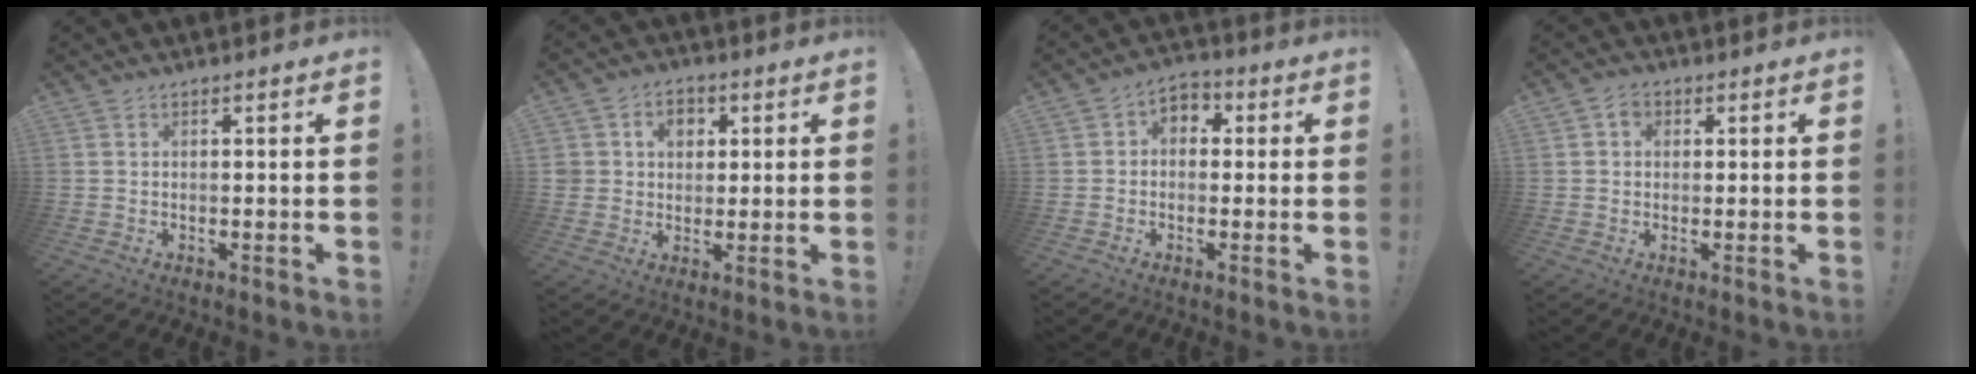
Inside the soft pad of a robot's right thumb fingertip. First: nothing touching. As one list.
[{"total": 7.2, "force": [2.1, 6.5, 2.3], "torque": [-0.024, -0.012, 0.039]}, {"total": 4.4, "force": [-1.1, 3.6, 2.1], "torque": [-0.026, 0.016, -0.018]}, {"total": 2.8, "force": [0.6, 2.3, 1.4], "torque": [-0.013, -0.003, 0.007]}]